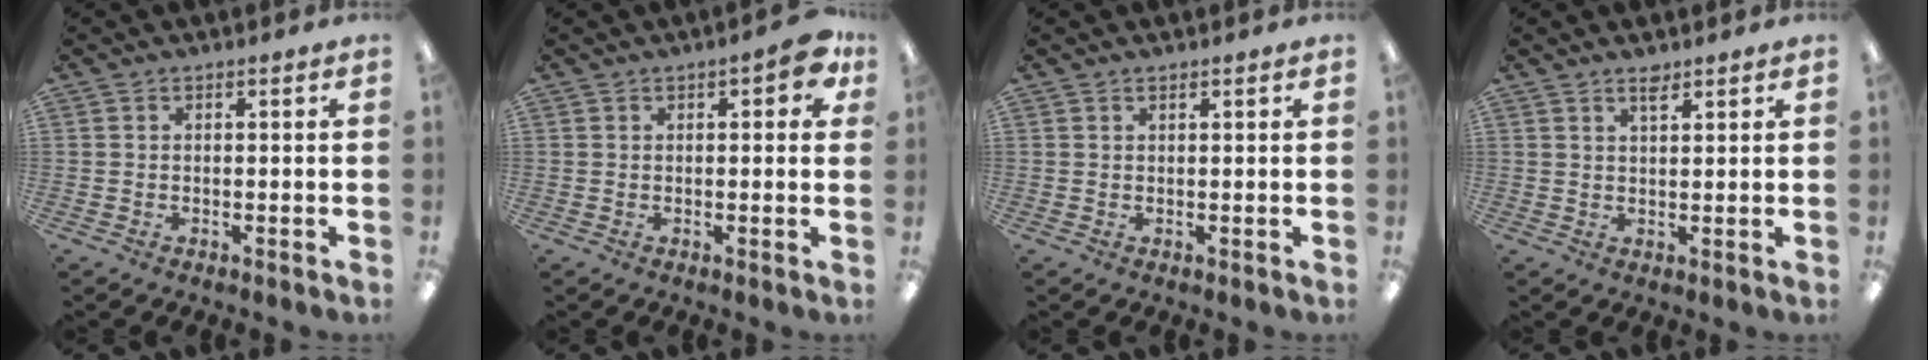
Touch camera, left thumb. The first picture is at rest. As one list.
[{"total": 5.9, "force": [2.2, 2.1, 5.1], "torque": [-0.065, -0.004, 0.032]}, {"total": 1.0, "force": [0.7, 0.1, 0.7], "torque": [-0.015, 0.000, 0.013]}, {"total": 3.0, "force": [2.4, 0.7, 1.7], "torque": [-0.029, -0.002, 0.041]}]